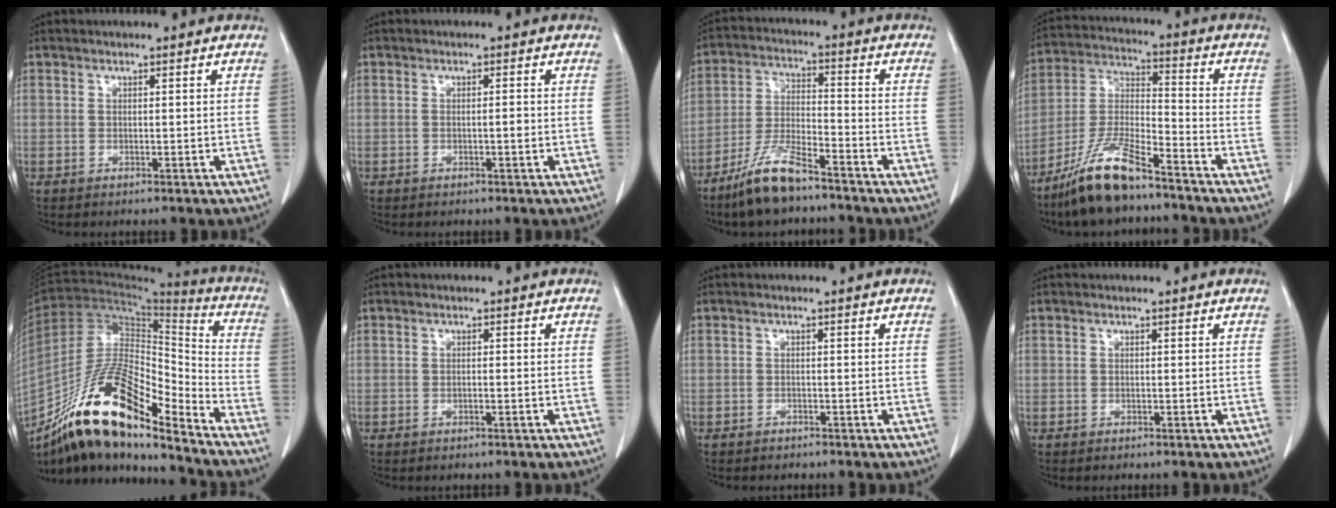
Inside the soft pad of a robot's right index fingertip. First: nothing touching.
{"total": 1.1, "force": [-0.2, 0.1, 1.1], "torque": [-0.018, 0.000, -0.004]}
{"total": 9.5, "force": [-7.3, 1.9, 5.8], "torque": [-0.124, -0.016, -0.142]}
{"total": 12.7, "force": [-9.6, 2.3, 7.9], "torque": [-0.171, -0.012, -0.184]}
{"total": 20.7, "force": [-14.4, 4.7, 14.0], "torque": [-0.270, 0.002, -0.258]}
{"total": 0.5, "force": [-0.2, 0.0, 0.5], "torque": [-0.011, -0.001, -0.002]}
{"total": 0.7, "force": [-0.7, 0.3, 0.1], "torque": [-0.007, 0.000, -0.013]}
{"total": 0.0}